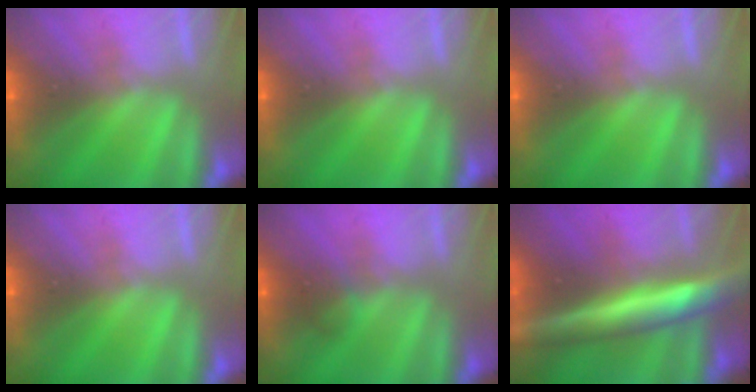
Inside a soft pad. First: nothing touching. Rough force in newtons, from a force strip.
{"total": 0.0}
{"total": 0.0}
{"total": 0.0}
{"total": 2.2}
{"total": 9.7}